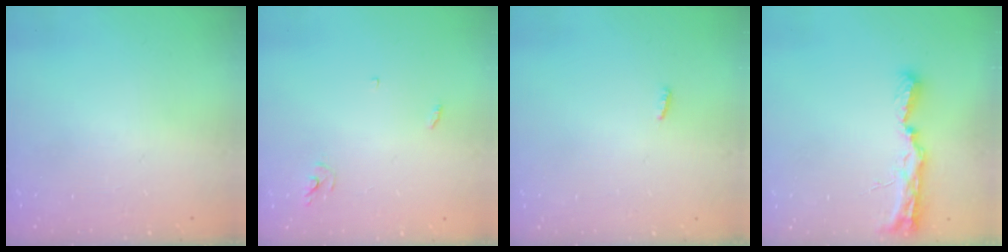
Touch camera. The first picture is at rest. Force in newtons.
{"total": 3.0, "press": 3.0, "slide": 0.2}
{"total": 3.0, "press": 2.9, "slide": 0.8}
{"total": 8.8, "press": 8.7, "slide": 0.9}